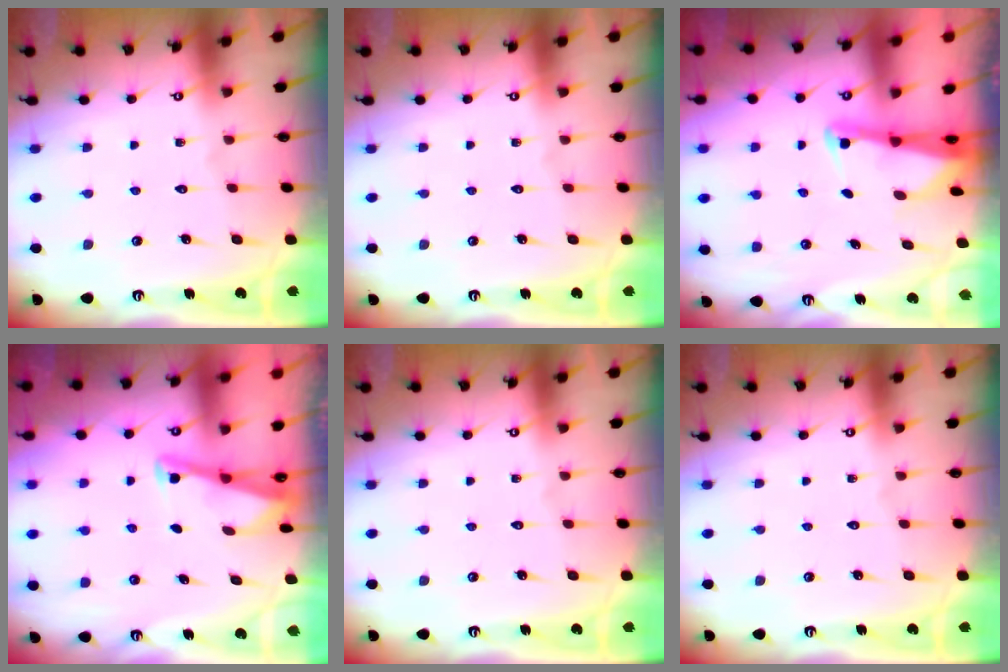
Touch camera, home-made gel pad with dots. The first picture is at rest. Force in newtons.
{"total": 0.0}
{"total": 2.4, "press": 2.4, "slide": 0.2}
{"total": 2.8, "press": 2.8, "slide": 0.3}
{"total": 0.0}
{"total": 0.0}